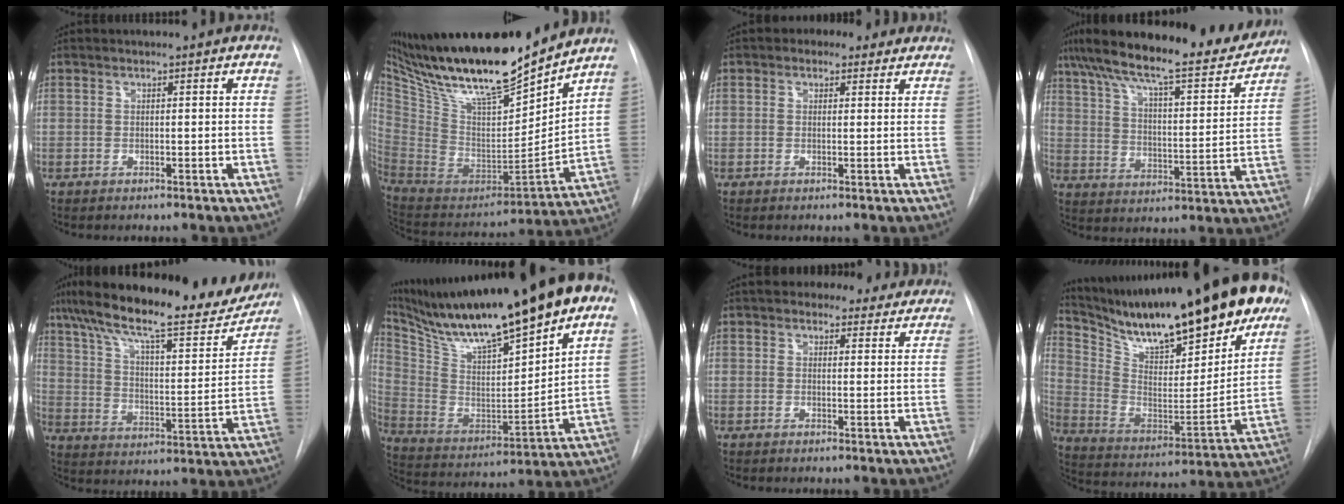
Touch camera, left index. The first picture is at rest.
{"total": 25.5, "force": [21.2, 3.7, 13.6], "torque": [-0.246, -0.019, 0.368]}
{"total": 4.0, "force": [2.6, 2.6, 1.5], "torque": [-0.013, 0.019, 0.033]}
{"total": 21.2, "force": [18.4, 3.4, 9.9], "torque": [-0.166, 0.004, 0.270]}
{"total": 24.4, "force": [20.5, 4.8, 12.4], "torque": [-0.207, -0.003, 0.295]}
{"total": 26.5, "force": [19.5, 3.7, 17.6], "torque": [-0.313, 0.013, 0.323]}
{"total": 9.5, "force": [8.4, 4.1, 1.8], "torque": [0.008, 0.014, 0.087]}
{"total": 29.0, "force": [22.5, 6.7, 17.1], "torque": [-0.280, -0.024, 0.334]}